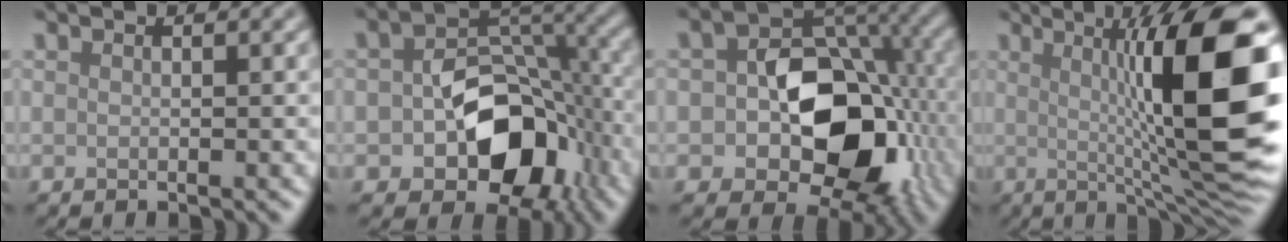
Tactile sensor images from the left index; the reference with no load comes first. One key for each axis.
{"total": 9.6, "fx": -2.8, "fy": 6.4, "fz": 6.6, "tx": -0.096, "ty": -0.002, "tz": -0.048}
{"total": 11.0, "fx": -1.6, "fy": 7.5, "fz": 7.9, "tx": -0.108, "ty": 0.001, "tz": -0.032}
{"total": 13.9, "fx": 1.4, "fy": 2.3, "fz": 13.6, "tx": -0.173, "ty": 0.012, "tz": 0.023}